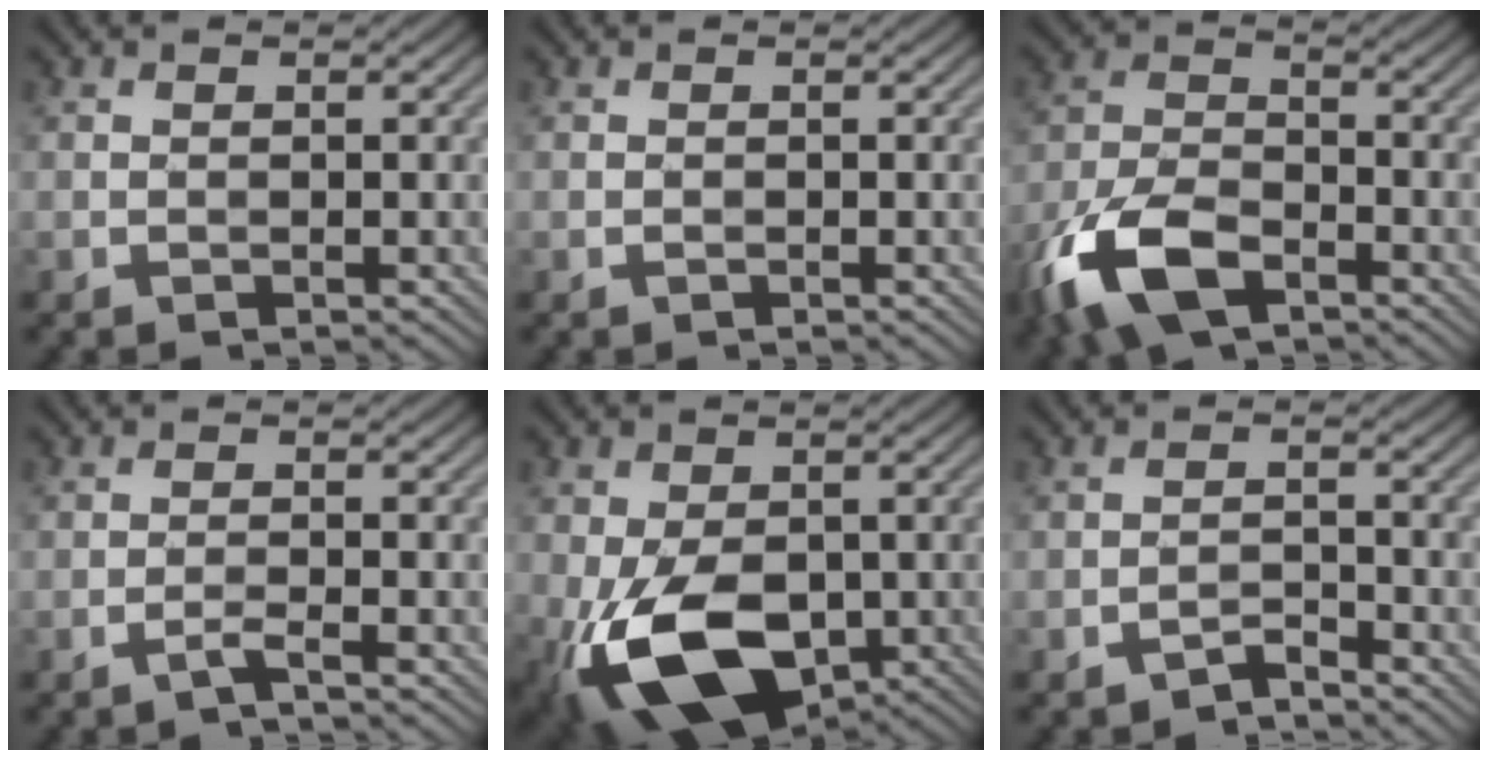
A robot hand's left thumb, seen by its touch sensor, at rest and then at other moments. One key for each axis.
{"total": 0.0}
{"total": 11.1, "fx": -6.5, "fy": 5.1, "fz": 7.4, "tx": -0.172, "ty": -0.013, "tz": -0.140}
{"total": 1.2, "fx": -0.9, "fy": -0.3, "fz": 0.8, "tx": -0.019, "ty": 0.011, "tz": -0.024}
{"total": 12.7, "fx": -4.0, "fy": 7.5, "fz": 9.4, "tx": -0.211, "ty": -0.025, "tz": -0.070}
{"total": 2.0, "fx": -1.9, "fy": 0.2, "fz": 0.5, "tx": -0.006, "ty": 0.011, "tz": -0.040}